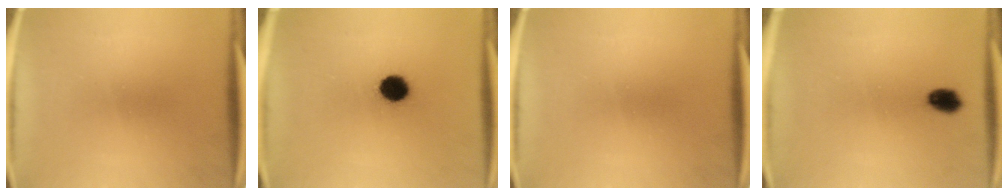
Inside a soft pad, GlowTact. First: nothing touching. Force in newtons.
{"total": 7.5}
{"total": 0.0}
{"total": 4.2}